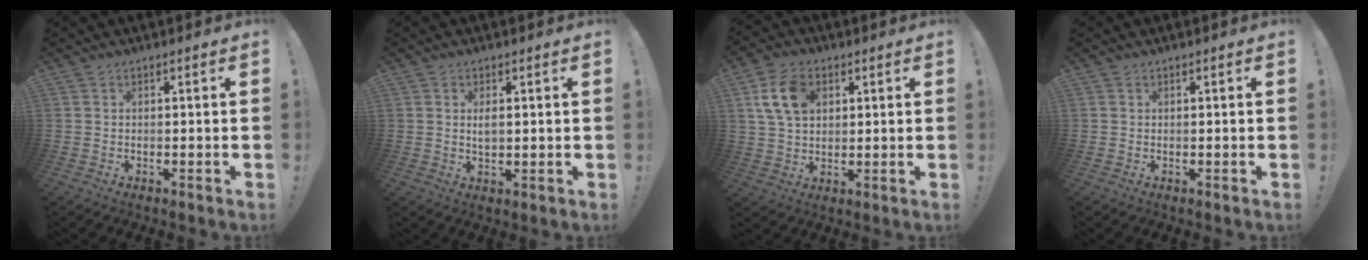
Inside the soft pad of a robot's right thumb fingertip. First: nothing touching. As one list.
[{"total": 2.7, "force": [0.6, 1.3, 2.2], "torque": [-0.031, -0.003, 0.007]}, {"total": 11.3, "force": [3.9, 7.7, 7.3], "torque": [-0.132, 0.007, 0.079]}, {"total": 0.0}]